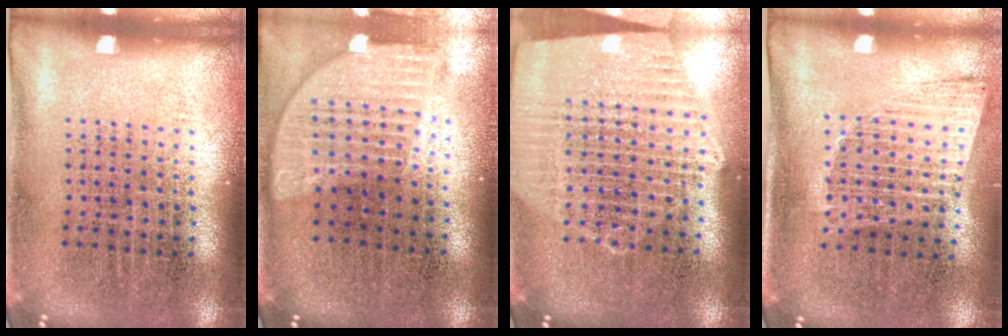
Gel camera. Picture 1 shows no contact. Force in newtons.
{"total": 1.8, "press": 1.5, "slide": 1.0}
{"total": 2.1, "press": 1.9, "slide": 0.9}
{"total": 1.0, "press": 1.0, "slide": 0.4}